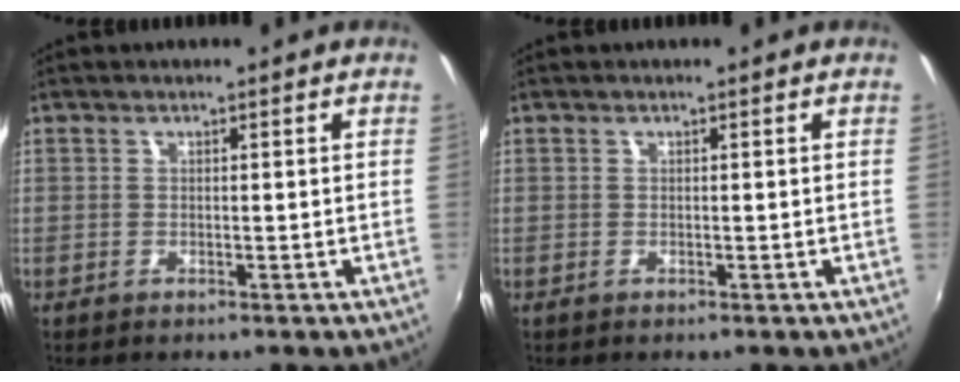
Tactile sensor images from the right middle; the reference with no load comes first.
{"total": 0.0}